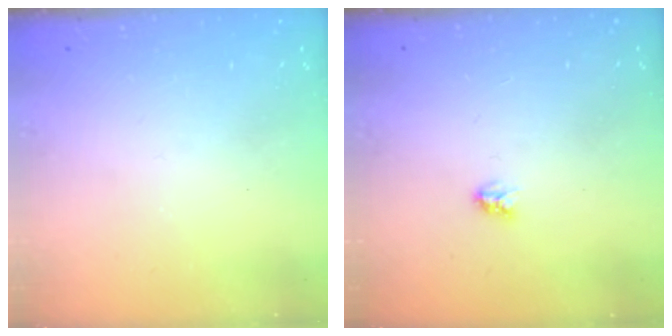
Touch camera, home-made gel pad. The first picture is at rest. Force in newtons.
{"total": 2.9, "press": 2.9, "slide": 0.3}